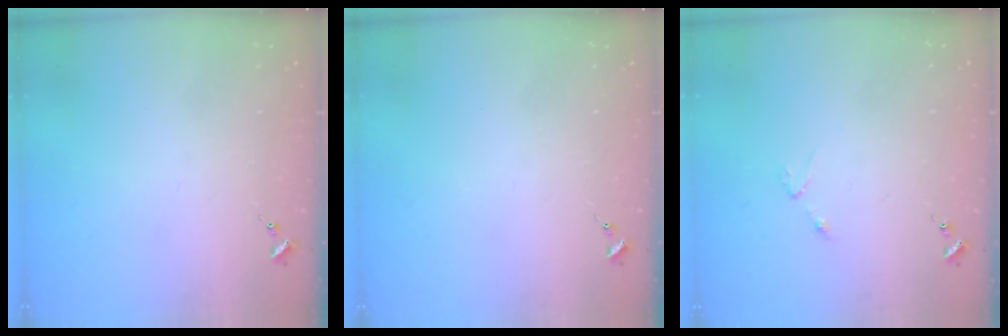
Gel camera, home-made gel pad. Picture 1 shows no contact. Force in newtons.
{"total": 0.0}
{"total": 2.5, "press": 2.4, "slide": 0.4}